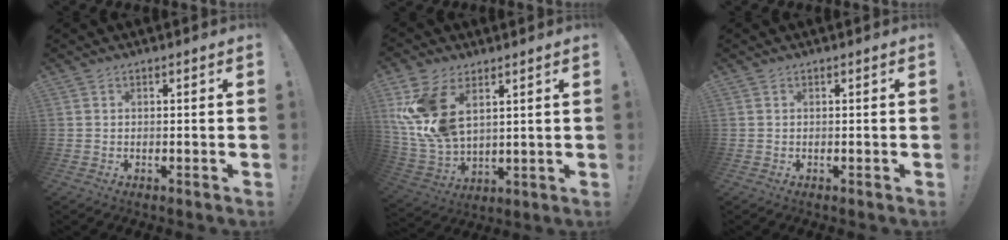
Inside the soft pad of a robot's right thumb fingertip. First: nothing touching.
{"total": 15.4, "force": [5.9, 9.7, 10.3], "torque": [-0.204, -0.037, 0.115]}
{"total": 0.0}